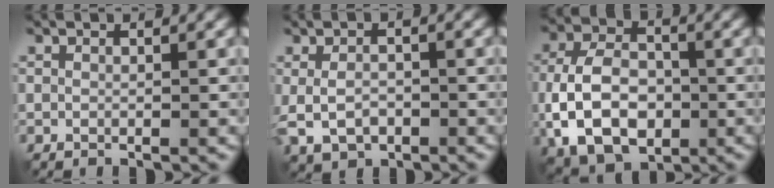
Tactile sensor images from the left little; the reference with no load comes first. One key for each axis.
{"total": 3.8, "fx": -1.1, "fy": 2.4, "fz": 2.7, "tx": -0.048, "ty": -0.001, "tz": -0.021}
{"total": 9.0, "fx": -2.8, "fy": 5.8, "fz": 6.3, "tx": -0.128, "ty": -0.001, "tz": -0.066}